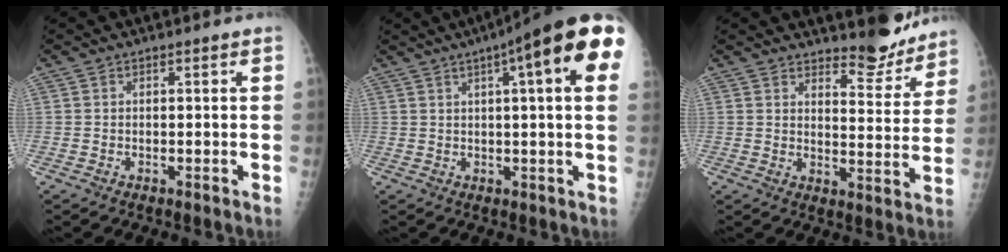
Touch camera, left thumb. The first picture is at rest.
{"total": 18.1, "force": [7.2, 3.2, 16.4], "torque": [-0.223, 0.015, 0.088]}
{"total": 8.8, "force": [8.2, 2.3, 2.1], "torque": [-0.002, -0.080, 0.112]}